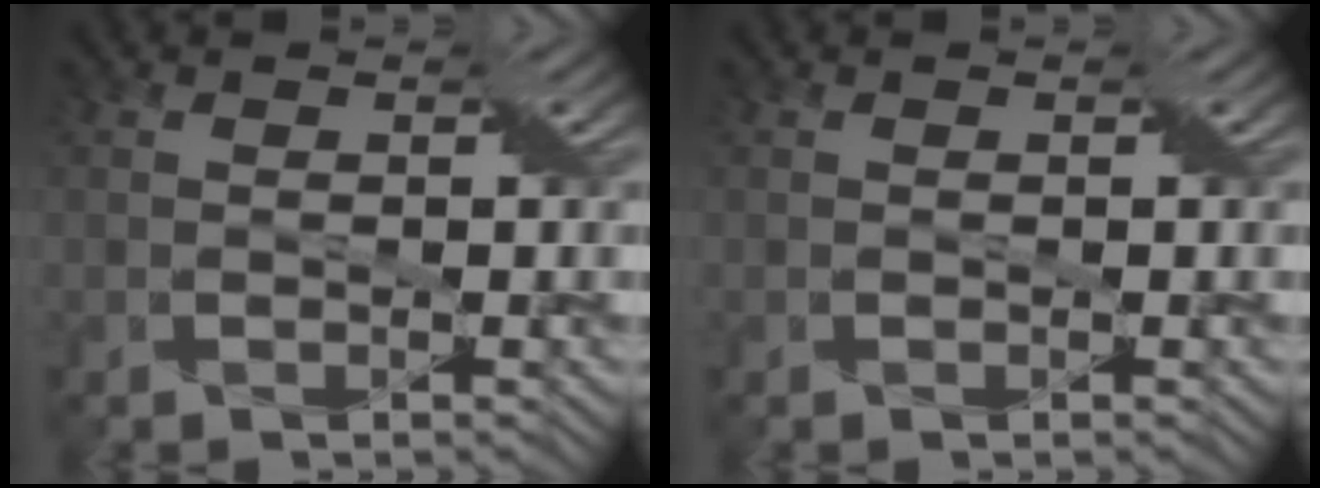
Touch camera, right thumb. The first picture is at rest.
{"total": 0.0}